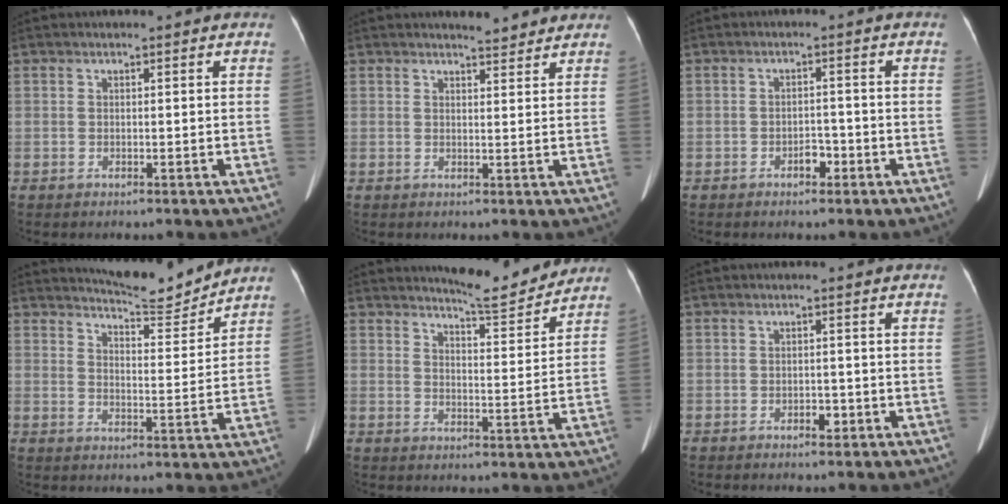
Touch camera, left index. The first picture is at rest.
{"total": 3.3, "force": [3.2, 0.6, 0.8], "torque": [-0.016, 0.002, 0.039]}
{"total": 2.3, "force": [-1.4, 1.2, 1.3], "torque": [-0.018, 0.005, -0.023]}
{"total": 8.5, "force": [8.5, 0.0, 1.2], "torque": [-0.030, -0.014, 0.123]}
{"total": 7.8, "force": [7.7, 0.2, 1.6], "torque": [-0.033, -0.016, 0.106]}
{"total": 1.6, "force": [-0.9, 0.9, 1.0], "torque": [-0.015, 0.002, -0.010]}